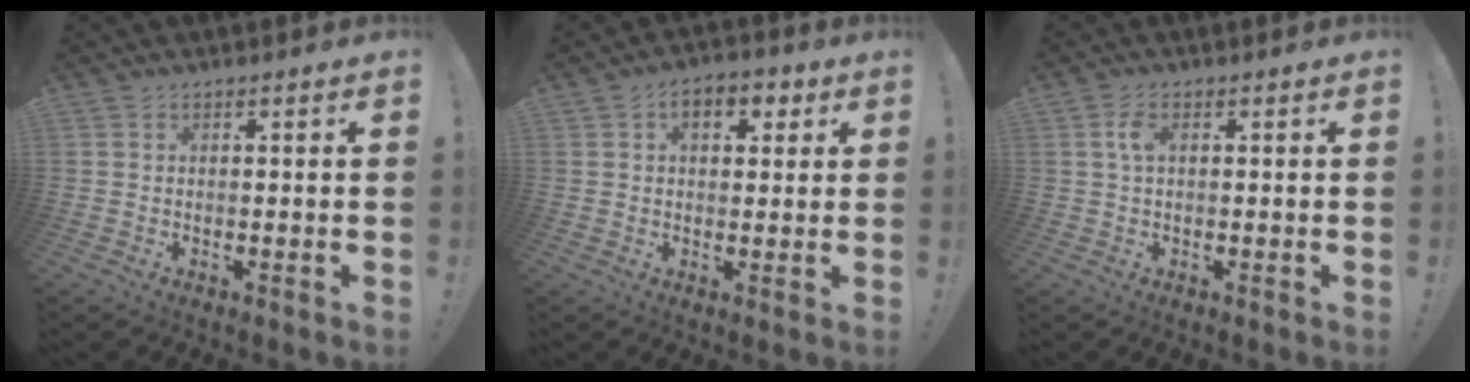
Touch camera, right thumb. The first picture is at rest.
{"total": 6.9, "force": [2.7, 4.3, 4.7], "torque": [-0.068, 0.006, 0.044]}
{"total": 3.2, "force": [0.6, 1.3, 2.9], "torque": [-0.054, 0.004, 0.008]}